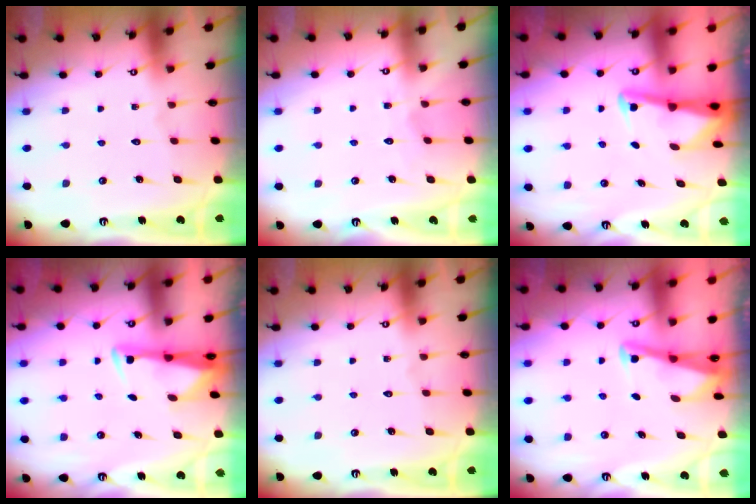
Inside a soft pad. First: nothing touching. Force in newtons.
{"total": 3.3, "press": 3.3, "slide": 0.4}
{"total": 3.2, "press": 3.2, "slide": 0.3}
{"total": 3.1, "press": 3.0, "slide": 0.9}
{"total": 0.0}
{"total": 2.9, "press": 2.8, "slide": 0.4}